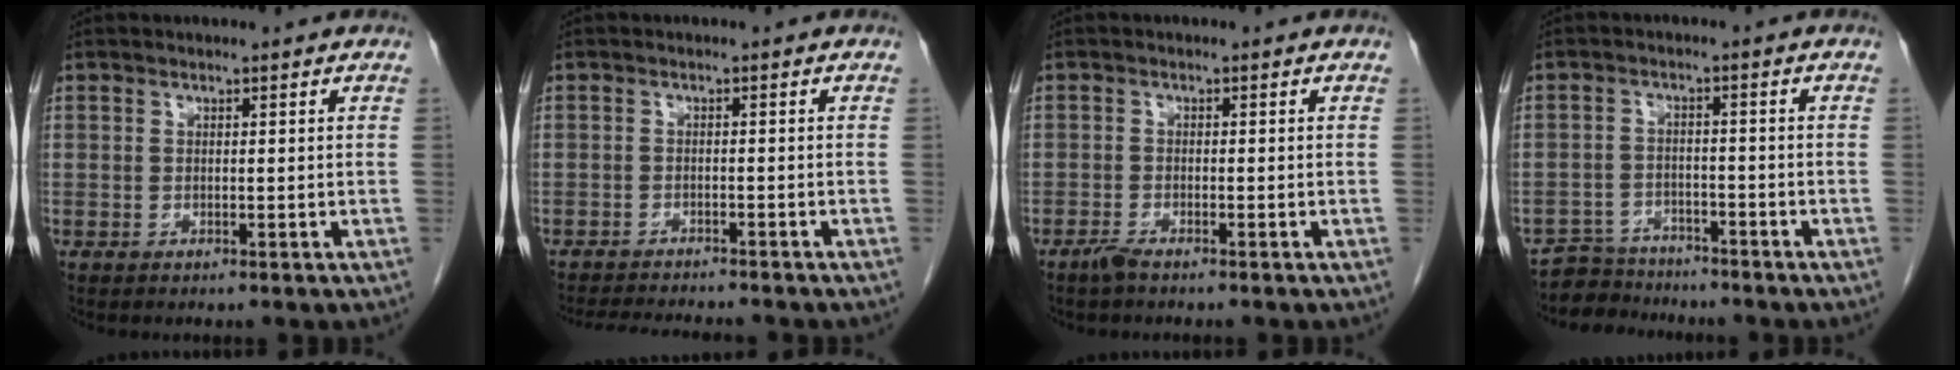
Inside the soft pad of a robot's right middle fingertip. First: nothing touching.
{"total": 8.7, "force": [-8.1, 0.9, 3.0], "torque": [-0.044, -0.010, -0.116]}
{"total": 1.7, "force": [-1.4, 0.1, 0.9], "torque": [-0.027, -0.004, -0.029]}
{"total": 5.1, "force": [-4.7, 1.8, -0.8], "torque": [0.016, 0.002, -0.083]}